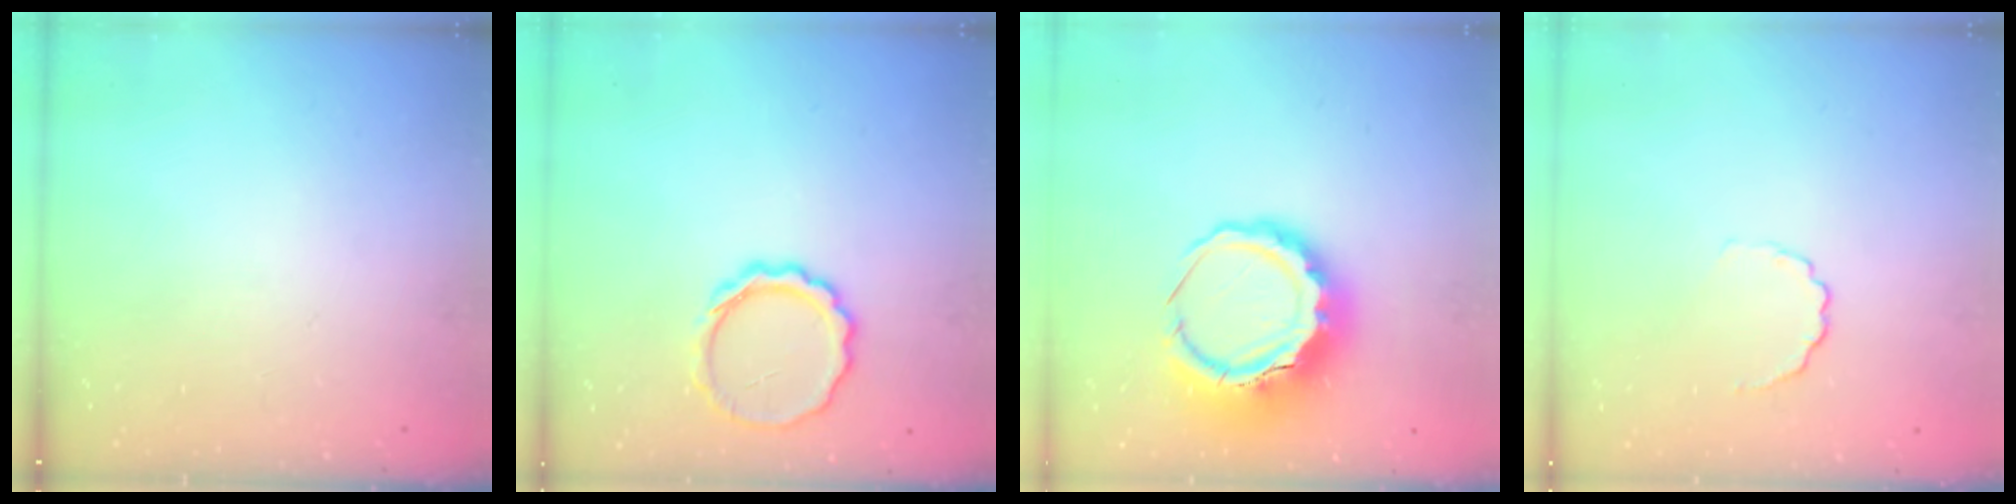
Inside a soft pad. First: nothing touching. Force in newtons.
{"total": 9.4, "press": 9.1, "slide": 2.1}
{"total": 12.3, "press": 12.1, "slide": 2.4}
{"total": 3.4, "press": 3.2, "slide": 1.2}